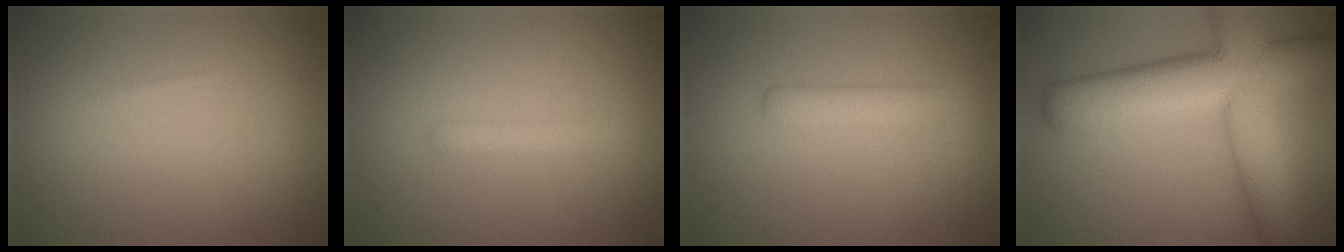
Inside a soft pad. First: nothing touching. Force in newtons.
{"total": 1.7, "press": 1.7, "slide": 0.1}
{"total": 2.7, "press": 2.7, "slide": 0.1}
{"total": 10.9, "press": 10.9, "slide": 0.6}